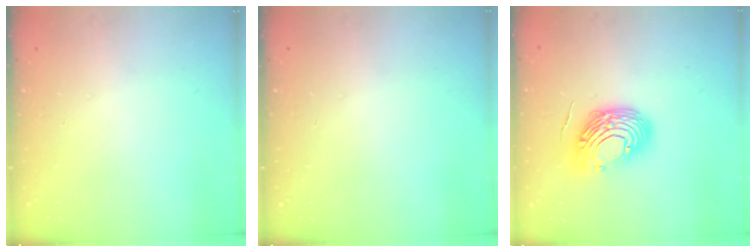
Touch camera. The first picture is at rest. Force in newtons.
{"total": 0.0}
{"total": 12.9, "press": 12.7, "slide": 2.1}